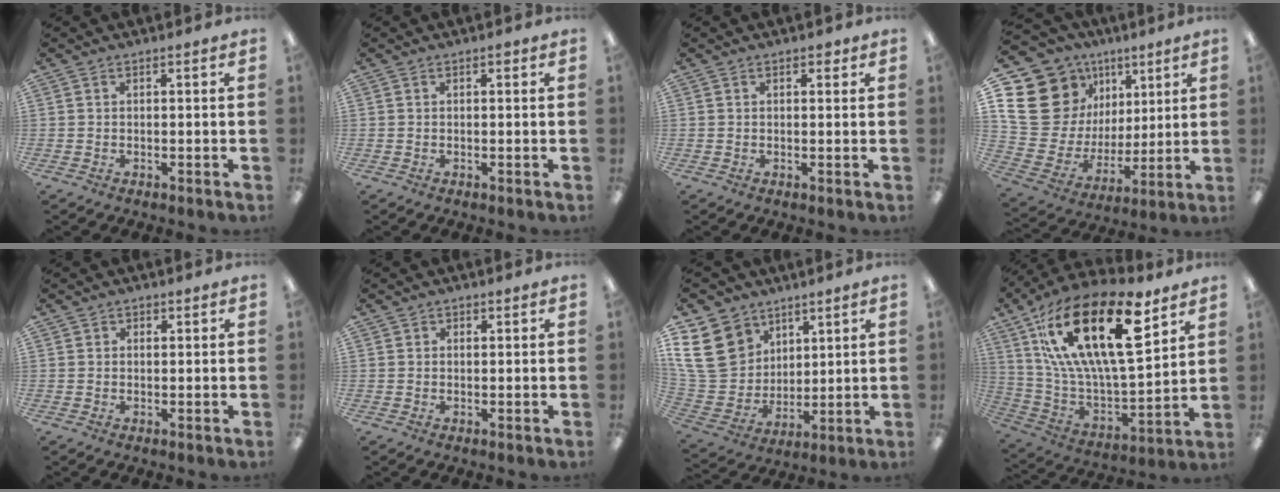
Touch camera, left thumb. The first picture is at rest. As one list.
[{"total": 0.6, "force": [0.3, 0.3, 0.3], "torque": [-0.007, 0.004, 0.004]}, {"total": 1.4, "force": [0.8, 0.9, 0.7], "torque": [-0.006, -0.001, 0.013]}, {"total": 21.1, "force": [8.3, 17.2, 9.0], "torque": [-0.176, -0.052, 0.177]}, {"total": 1.1, "force": [0.5, 1.0, 0.1], "torque": [0.007, 0.001, 0.006]}, {"total": 0.9, "force": [0.4, 0.9, 0.0], "torque": [0.008, 0.002, 0.004]}, {"total": 17.3, "force": [8.1, 13.6, 7.1], "torque": [-0.167, -0.035, 0.162]}, {"total": 28.3, "force": [14.1, 11.7, 21.6], "torque": [-0.398, -0.080, 0.241]}]